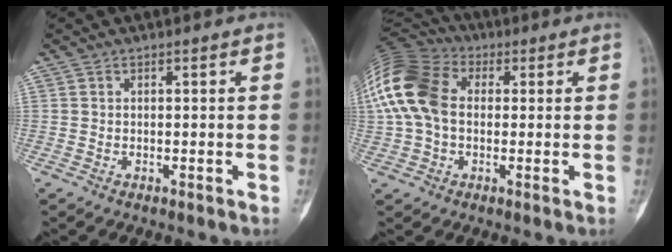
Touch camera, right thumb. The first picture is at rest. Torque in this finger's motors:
{"motor_torque": [0.64, 2.38, 0.93, -0.61, 0.39]}